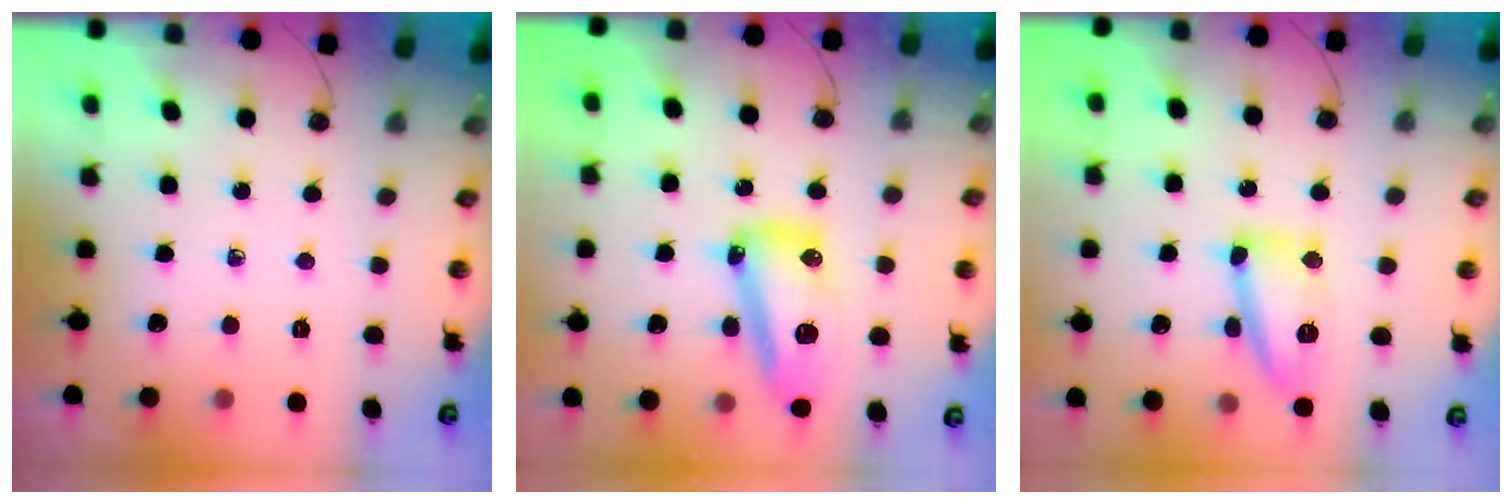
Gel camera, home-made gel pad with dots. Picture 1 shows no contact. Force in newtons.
{"total": 16.5, "press": 15.1, "slide": 6.5}
{"total": 13.2, "press": 13.1, "slide": 1.3}